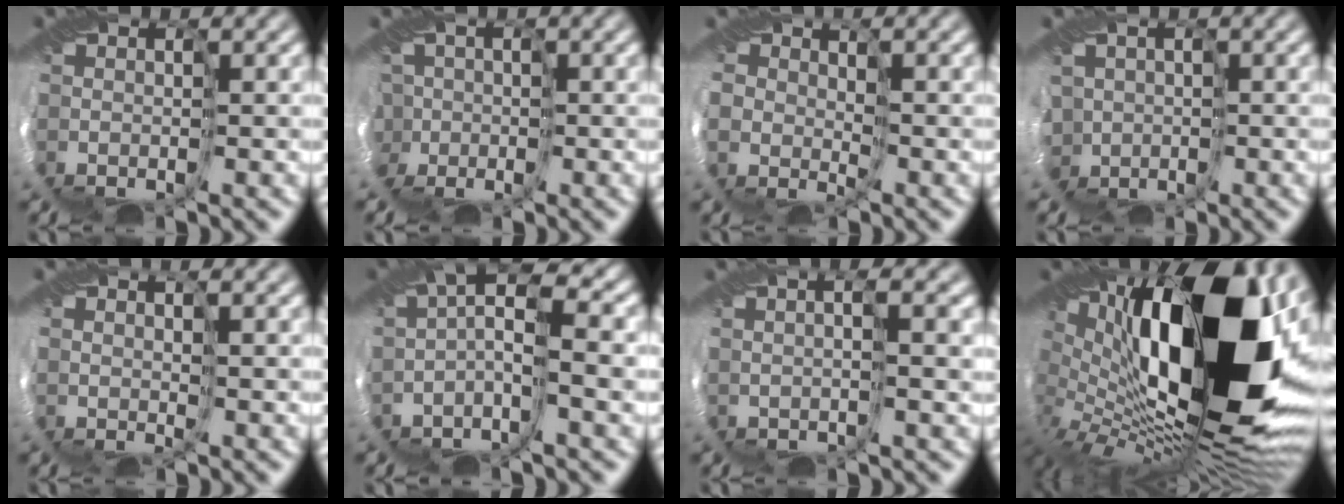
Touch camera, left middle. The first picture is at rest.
{"total": 3.2, "force": [-0.4, 3.1, 0.3], "torque": [-0.011, 0.018, -0.024]}
{"total": 1.5, "force": [1.0, 0.6, -1.0], "torque": [0.004, -0.001, 0.022]}
{"total": 4.2, "force": [-0.9, 3.8, 1.5], "torque": [-0.028, -0.007, -0.019]}
{"total": 2.6, "force": [1.9, -1.1, -1.4], "torque": [0.015, 0.005, 0.035]}
{"total": 4.1, "force": [0.3, 0.8, 4.0], "torque": [-0.074, 0.015, 0.000]}
{"total": 2.1, "force": [1.4, 0.0, 1.5], "torque": [-0.013, 0.020, 0.012]}
{"total": 16.0, "force": [3.8, 7.9, 13.3], "torque": [-0.233, 0.006, 0.060]}